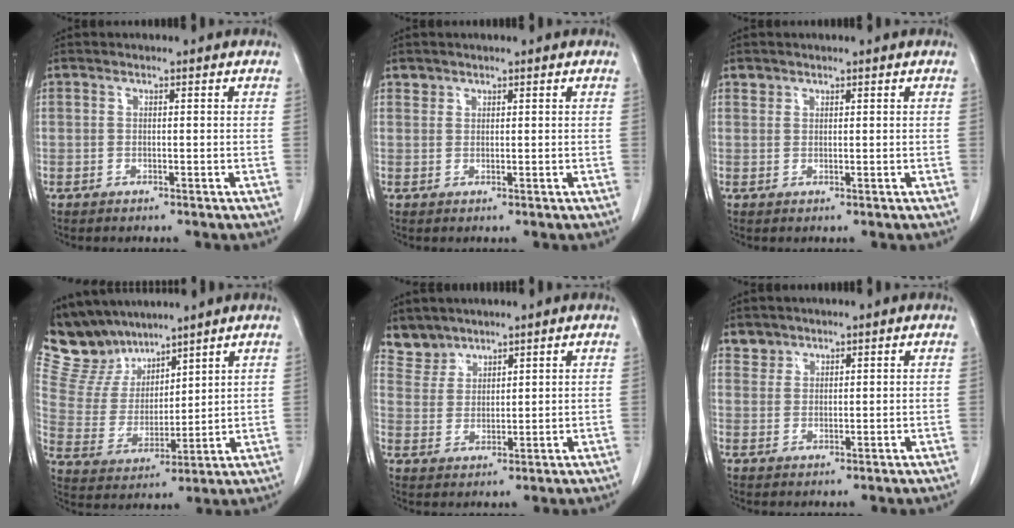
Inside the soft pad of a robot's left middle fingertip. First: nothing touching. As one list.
[{"total": 1.0, "force": [0.8, 0.6, -0.1], "torque": [0.010, 0.002, 0.011]}, {"total": 1.0, "force": [0.8, 0.6, -0.1], "torque": [0.008, 0.003, 0.010]}, {"total": 10.6, "force": [9.5, 4.3, 2.0], "torque": [-0.060, 0.020, 0.198]}, {"total": 4.2, "force": [3.9, 1.7, -0.4], "torque": [0.011, 0.005, 0.083]}, {"total": 2.2, "force": [1.8, 1.2, -0.4], "torque": [0.014, 0.006, 0.028]}]